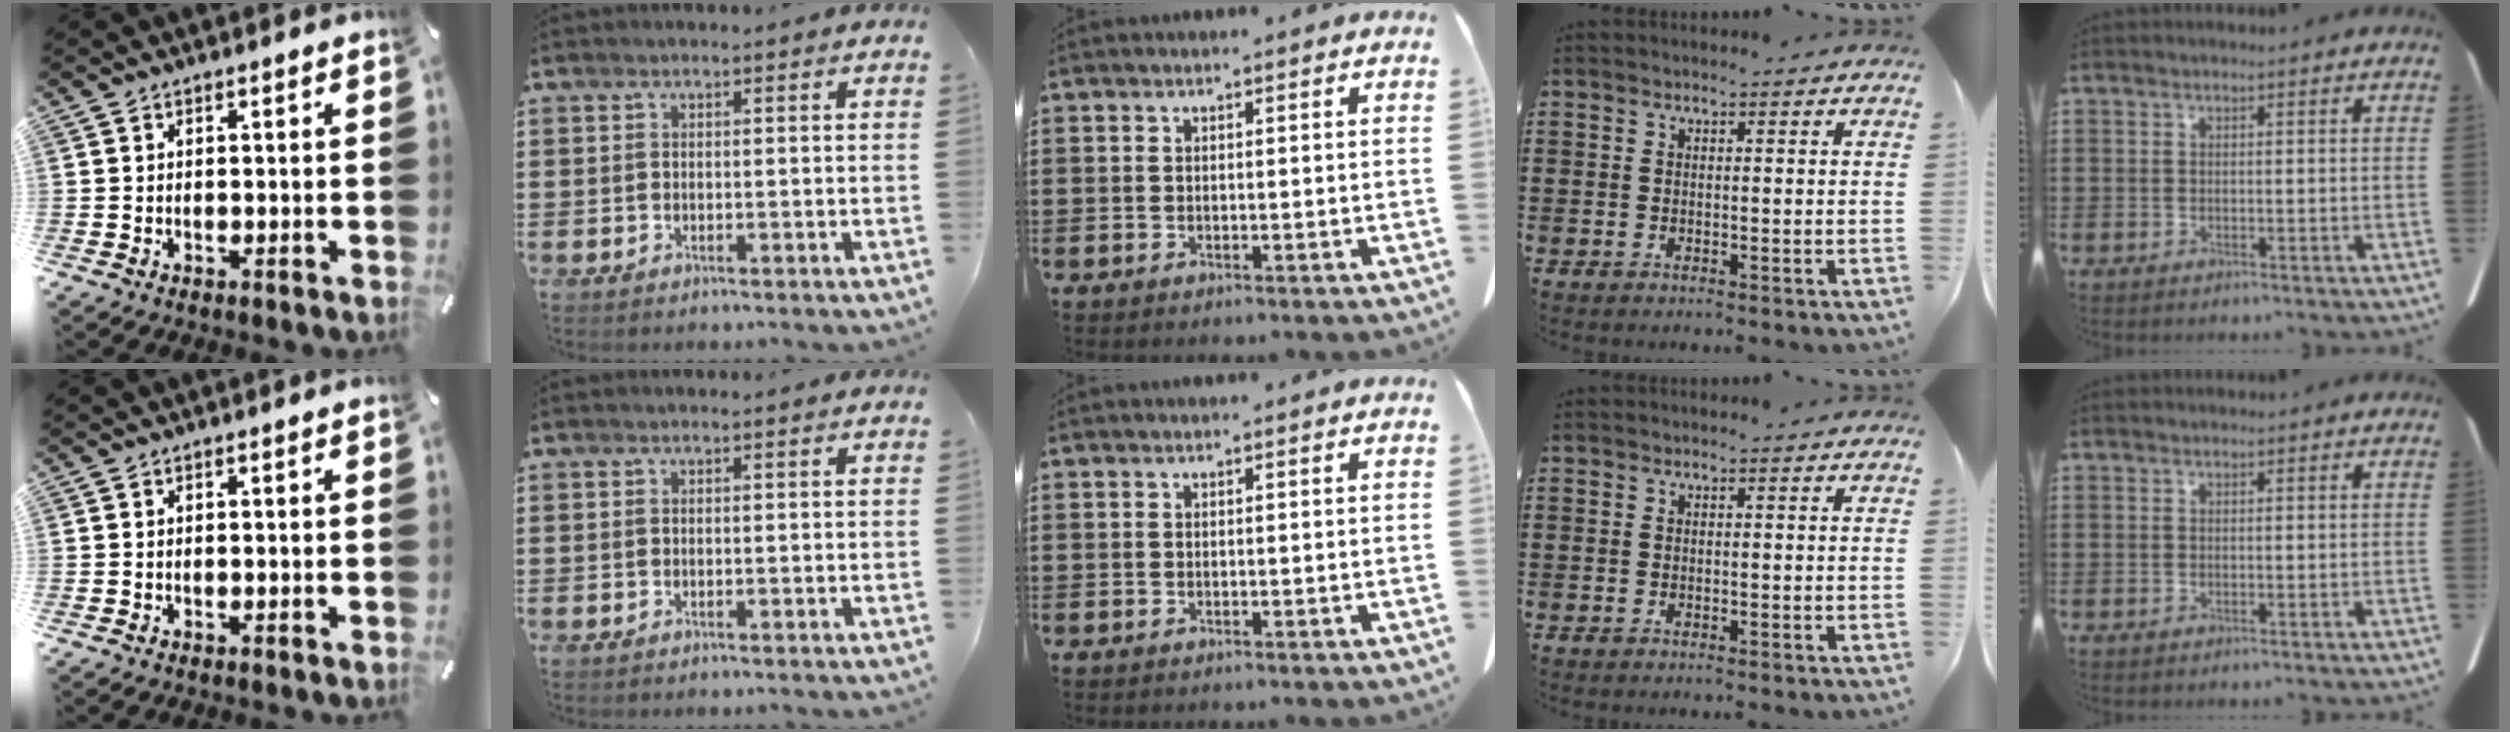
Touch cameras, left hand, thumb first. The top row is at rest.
{}